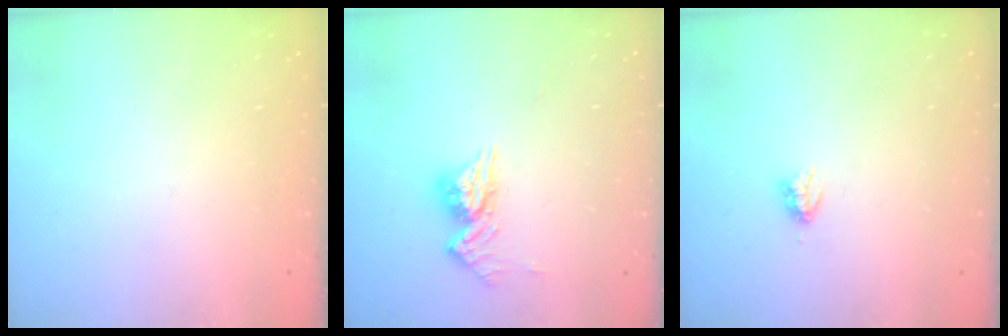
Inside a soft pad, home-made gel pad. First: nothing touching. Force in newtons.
{"total": 9.9, "press": 9.8, "slide": 0.9}
{"total": 2.9, "press": 2.9, "slide": 0.5}